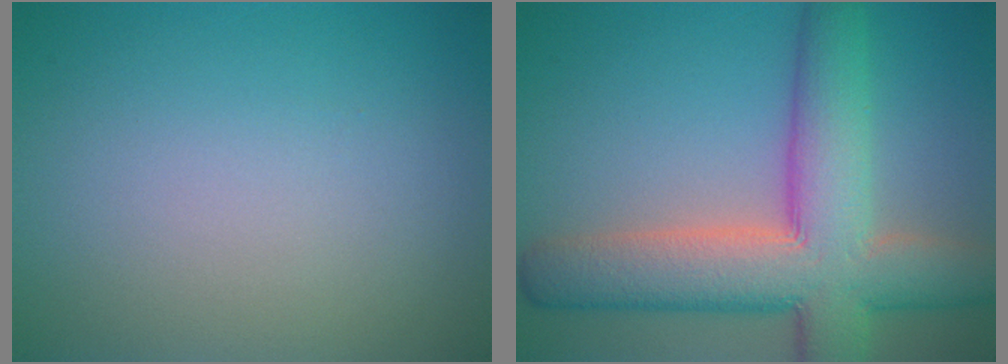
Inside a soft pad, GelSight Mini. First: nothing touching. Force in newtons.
{"total": 10.6, "press": 10.6, "slide": 0.6}